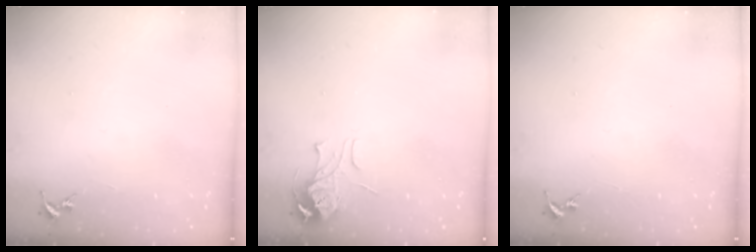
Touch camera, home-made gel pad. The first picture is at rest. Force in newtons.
{"total": 6.7, "press": 6.7, "slide": 0.6}
{"total": 0.0}